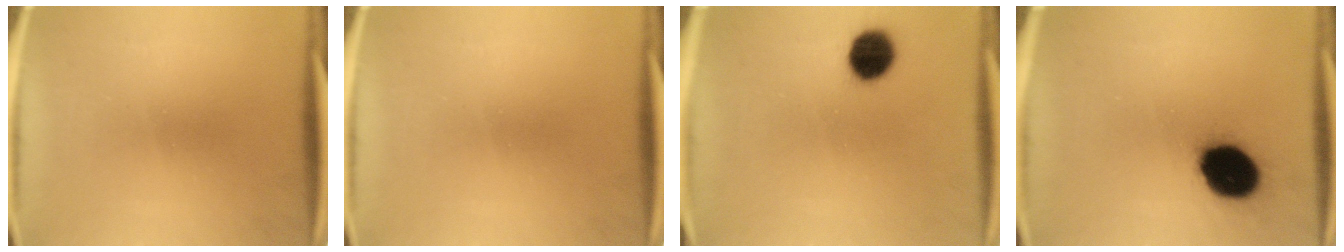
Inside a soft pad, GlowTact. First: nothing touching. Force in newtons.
{"total": 0.0}
{"total": 8.7}
{"total": 16.4}